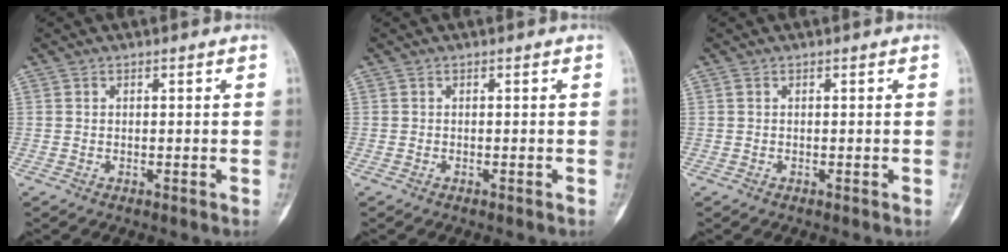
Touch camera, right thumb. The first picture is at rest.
{"total": 0.0}
{"total": 0.0}